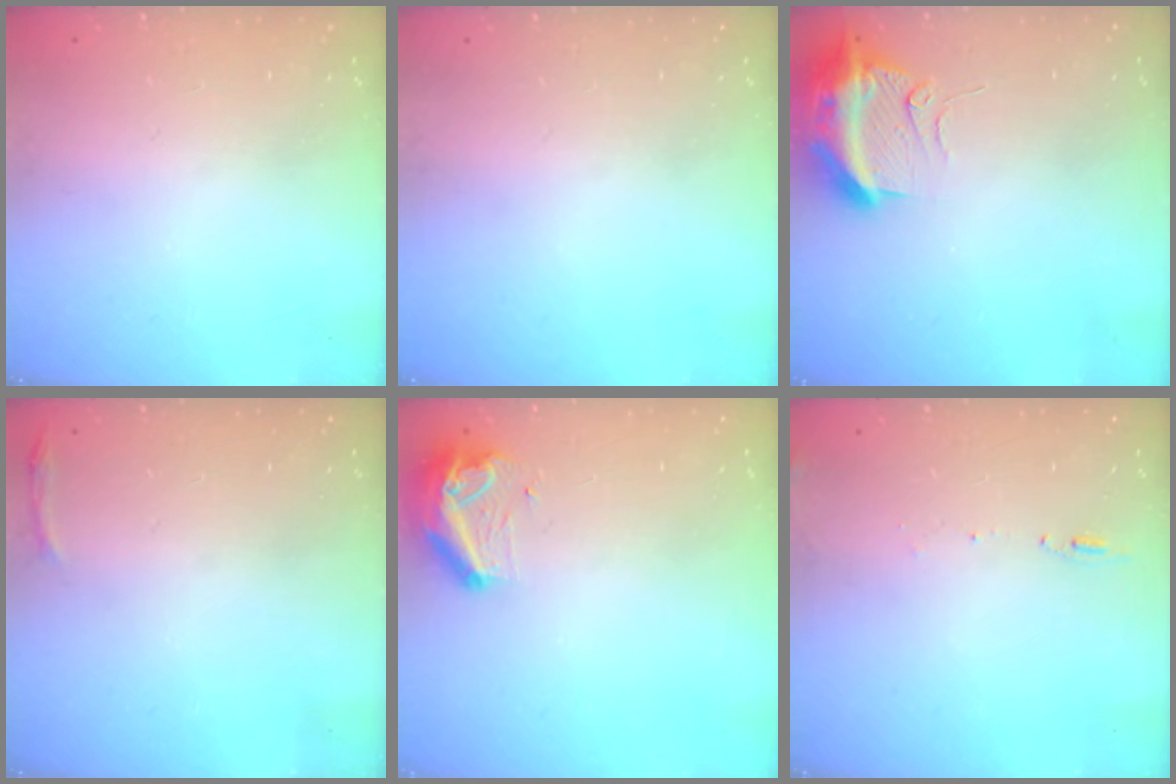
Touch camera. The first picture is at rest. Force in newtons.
{"total": 0.0}
{"total": 12.1, "press": 12.1, "slide": 1.3}
{"total": 3.0, "press": 1.9, "slide": 2.3}
{"total": 9.3, "press": 9.2, "slide": 1.6}
{"total": 5.6, "press": 5.3, "slide": 1.7}